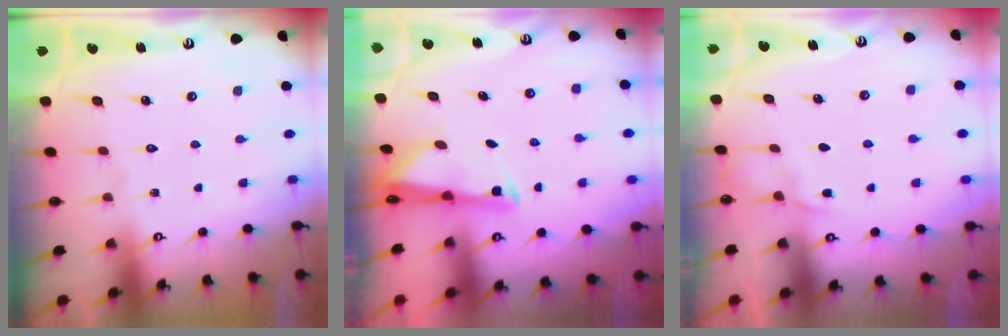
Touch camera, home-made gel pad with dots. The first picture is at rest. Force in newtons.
{"total": 2.6, "press": 2.6, "slide": 0.3}
{"total": 3.6, "press": 3.5, "slide": 0.5}